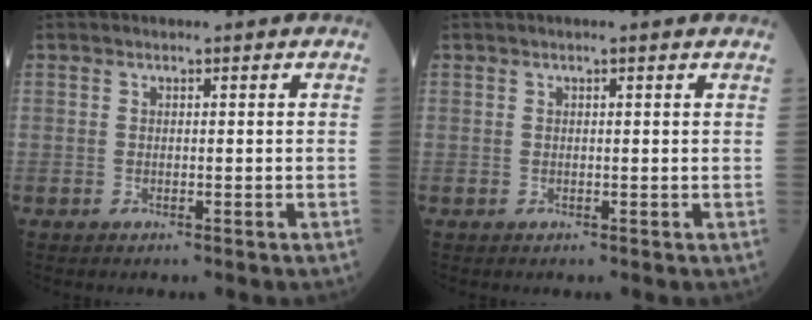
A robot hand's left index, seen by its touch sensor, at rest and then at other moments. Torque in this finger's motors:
{"motor_torque": [0.67, -0.89, 0.16, 0.00]}